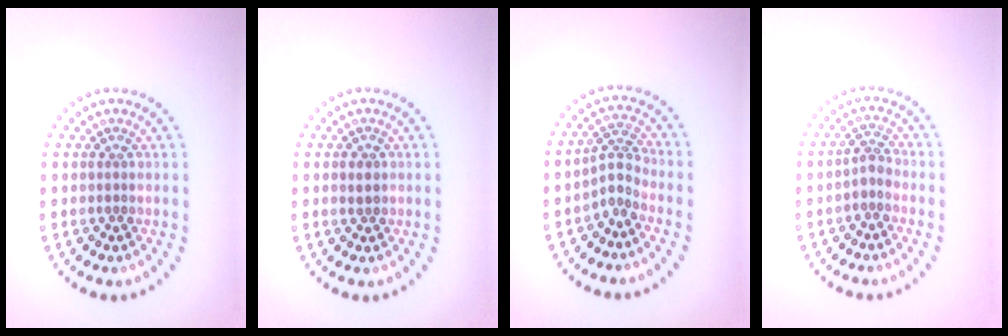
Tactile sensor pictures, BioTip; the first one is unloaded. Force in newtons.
{"total": 1.1, "press": 1.1, "slide": 0.3}
{"total": 2.3, "press": 1.6, "slide": 1.7}
{"total": 1.6, "press": 1.3, "slide": 1.0}